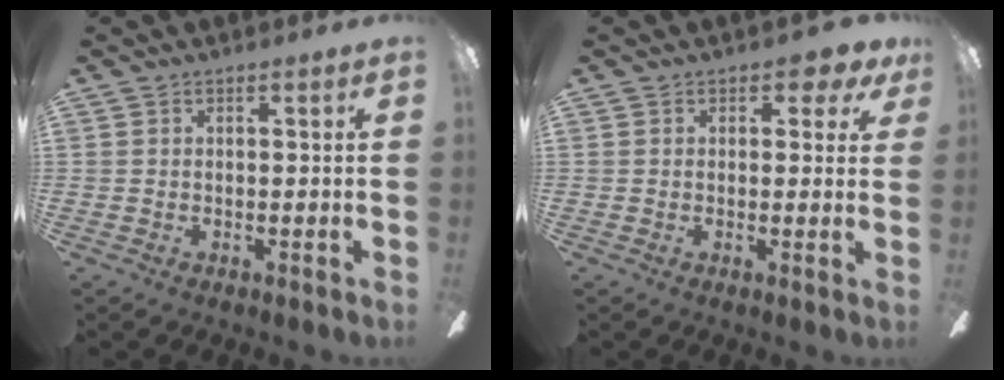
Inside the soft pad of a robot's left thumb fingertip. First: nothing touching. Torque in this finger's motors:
{"motor_torque": [0.00, 0.01, 0.03, -0.02, 0.00]}